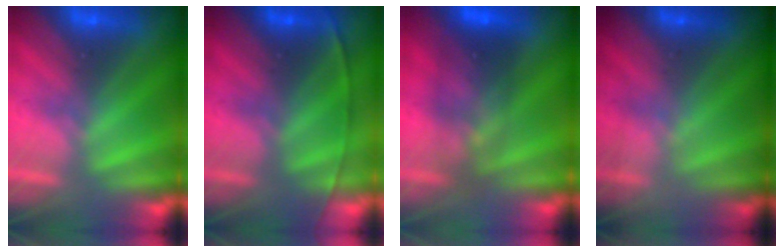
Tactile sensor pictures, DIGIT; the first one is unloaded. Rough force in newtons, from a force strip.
{"total": 1.6}
{"total": 7.2}
{"total": 1.7}